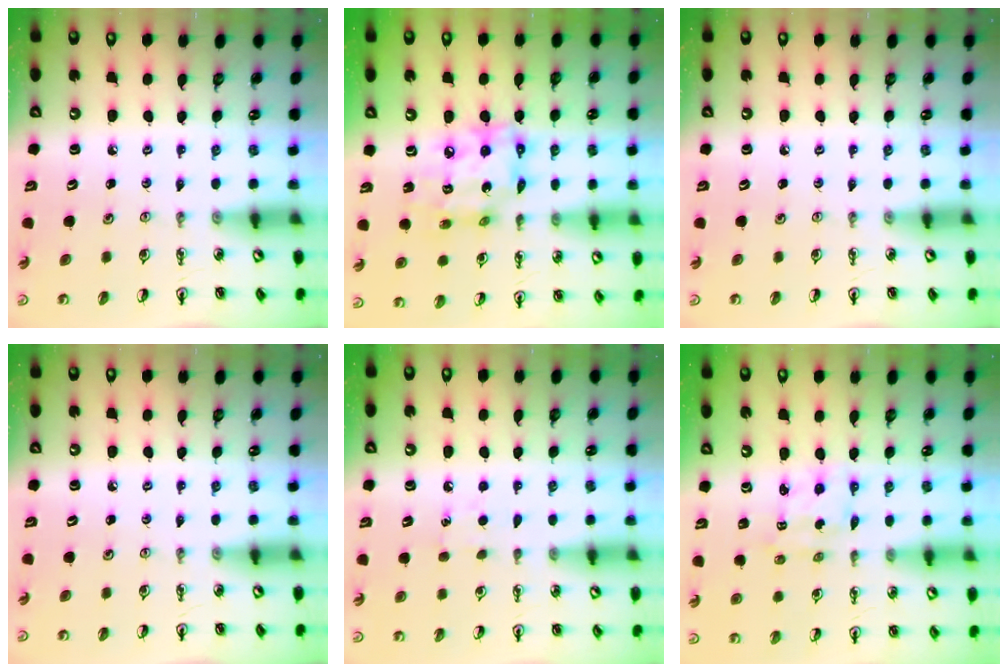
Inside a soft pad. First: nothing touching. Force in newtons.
{"total": 14.7, "press": 14.6, "slide": 1.8}
{"total": 0.0}
{"total": 0.0}
{"total": 5.1, "press": 5.1, "slide": 0.6}
{"total": 2.6, "press": 2.6, "slide": 0.1}